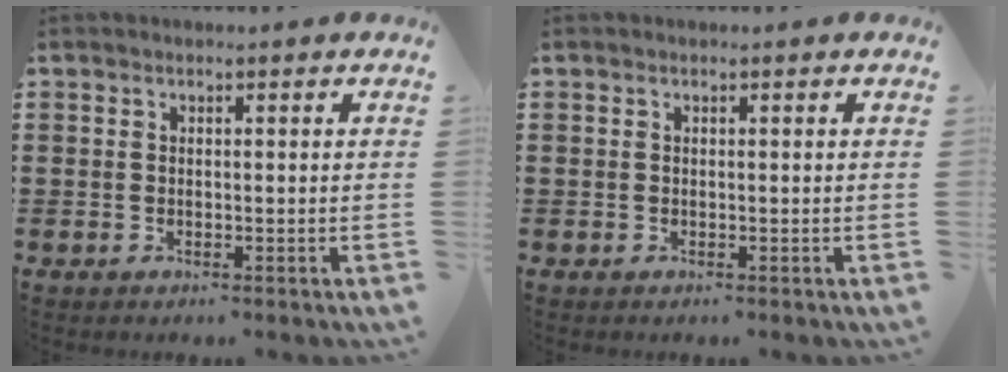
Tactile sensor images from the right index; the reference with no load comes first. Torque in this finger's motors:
{"motor_torque": [0.60, 1.54, 0.00, 0.00]}